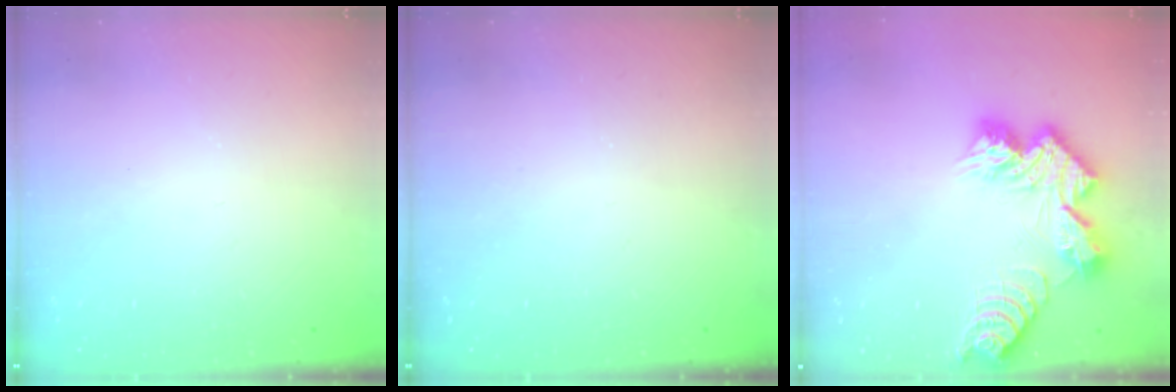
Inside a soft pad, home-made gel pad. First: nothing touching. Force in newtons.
{"total": 0.0}
{"total": 13.3, "press": 13.3, "slide": 1.3}